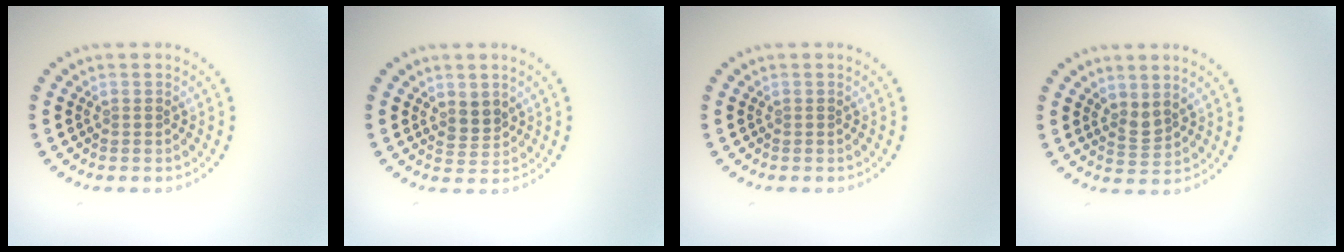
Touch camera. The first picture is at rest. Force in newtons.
{"total": 1.9, "press": 1.6, "slide": 1.0}
{"total": 0.0}
{"total": 1.8, "press": 1.3, "slide": 1.2}